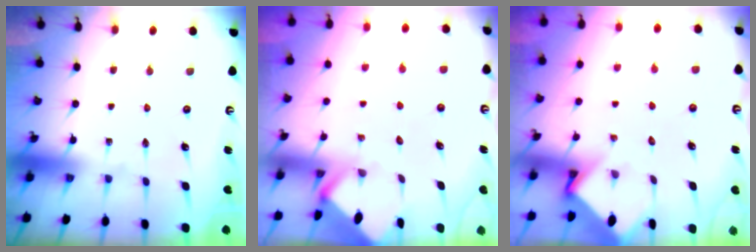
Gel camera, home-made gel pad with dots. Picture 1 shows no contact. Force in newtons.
{"total": 2.9, "press": 2.9, "slide": 0.1}
{"total": 3.8, "press": 3.8, "slide": 0.2}